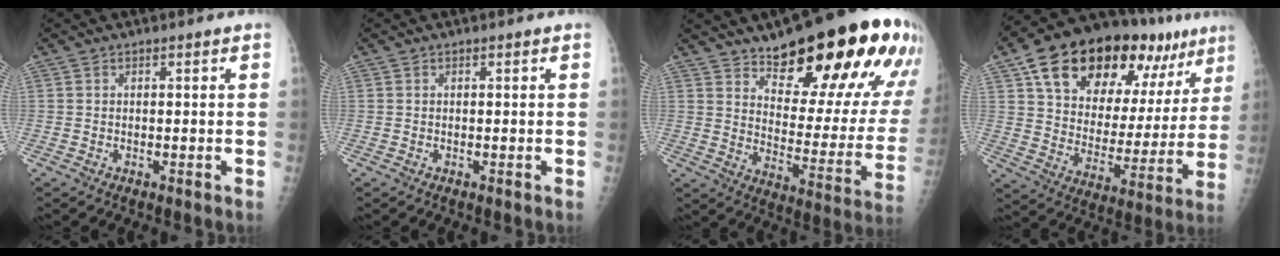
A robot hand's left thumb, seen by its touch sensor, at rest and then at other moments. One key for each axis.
{"total": 0.0}
{"total": 26.9, "fx": 16.1, "fy": 9.2, "fz": 19.5, "tx": -0.232, "ty": -0.070, "tz": 0.228}
{"total": 27.9, "fx": 15.6, "fy": 14.4, "fz": 18.0, "tx": -0.233, "ty": -0.014, "tz": 0.245}